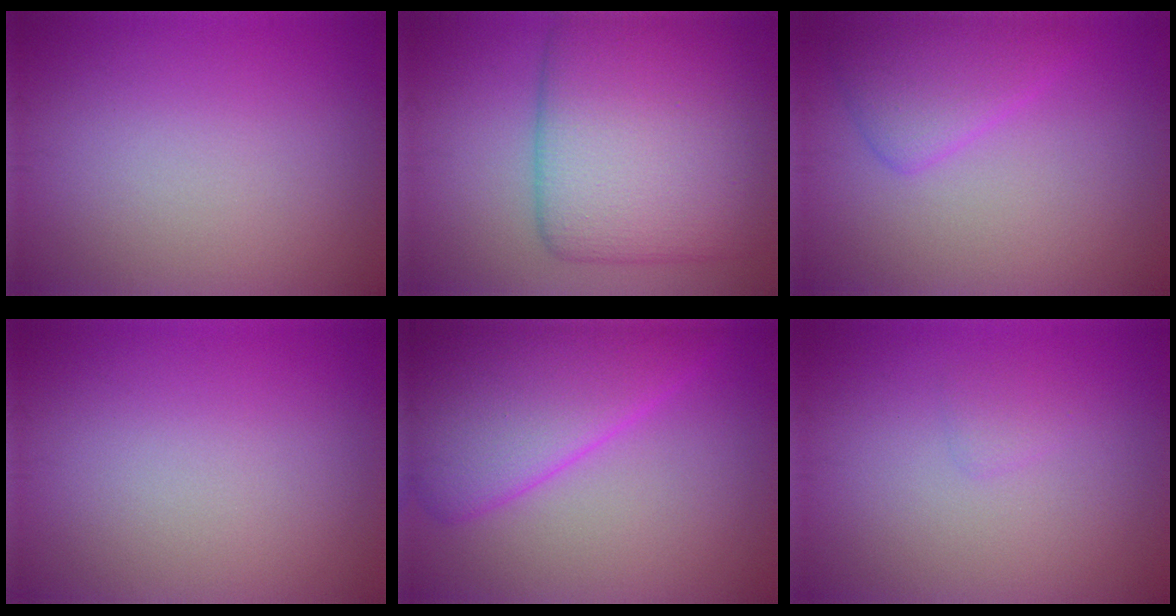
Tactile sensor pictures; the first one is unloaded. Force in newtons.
{"total": 11.3, "press": 11.2, "slide": 0.5}
{"total": 3.3, "press": 3.3, "slide": 0.2}
{"total": 0.0}
{"total": 8.2, "press": 8.2, "slide": 0.3}
{"total": 0.8, "press": 0.8, "slide": 0.0}